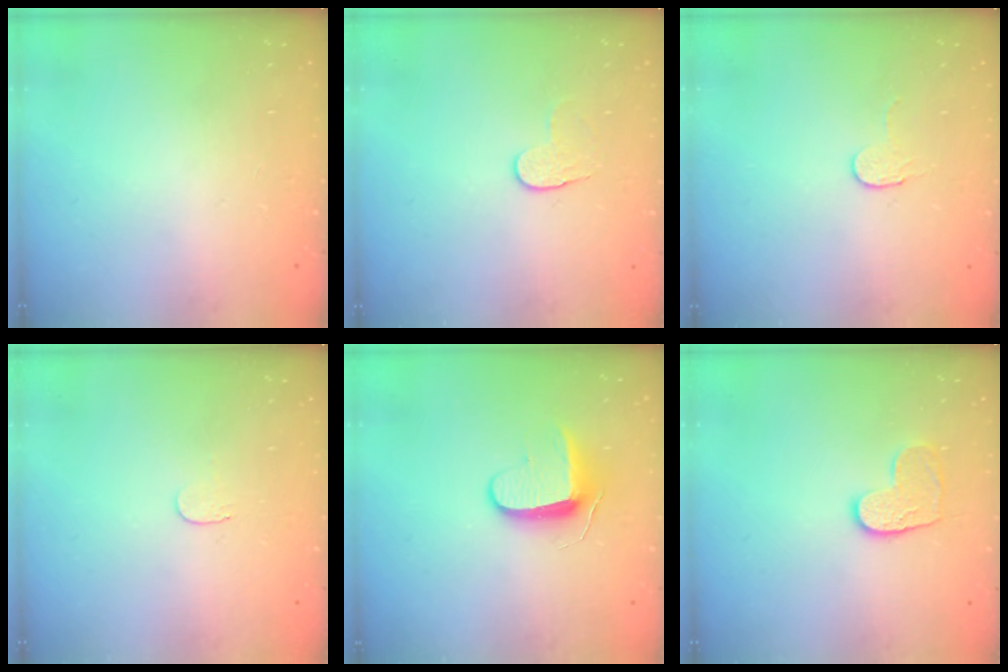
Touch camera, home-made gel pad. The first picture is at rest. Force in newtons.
{"total": 4.0, "press": 4.0, "slide": 0.5}
{"total": 2.7, "press": 2.7, "slide": 0.2}
{"total": 3.4, "press": 3.4, "slide": 0.4}
{"total": 8.7, "press": 8.7, "slide": 0.7}
{"total": 8.2, "press": 8.2, "slide": 0.5}